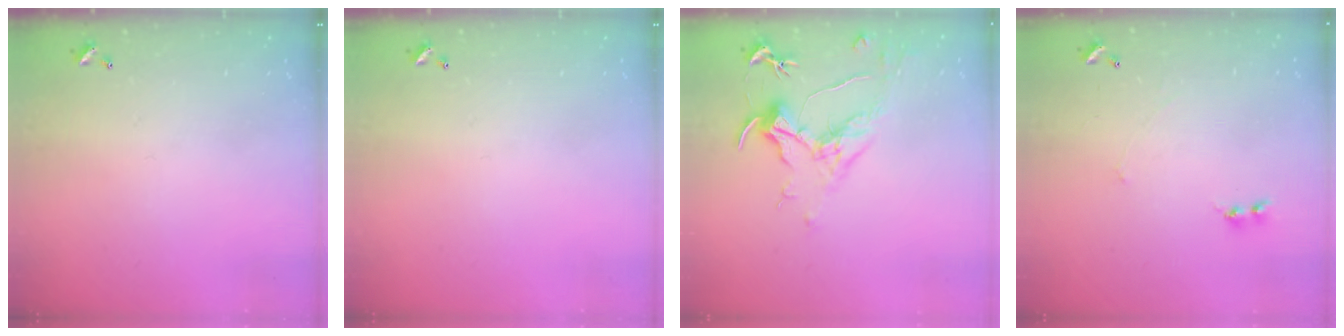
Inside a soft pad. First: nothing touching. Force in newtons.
{"total": 0.0}
{"total": 1.6, "press": 1.4, "slide": 0.7}
{"total": 1.6, "press": 1.5, "slide": 0.5}